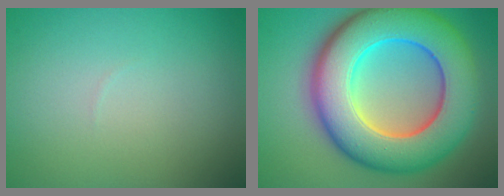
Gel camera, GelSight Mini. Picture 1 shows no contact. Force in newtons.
{"total": 13.1, "press": 13.1, "slide": 0.2}